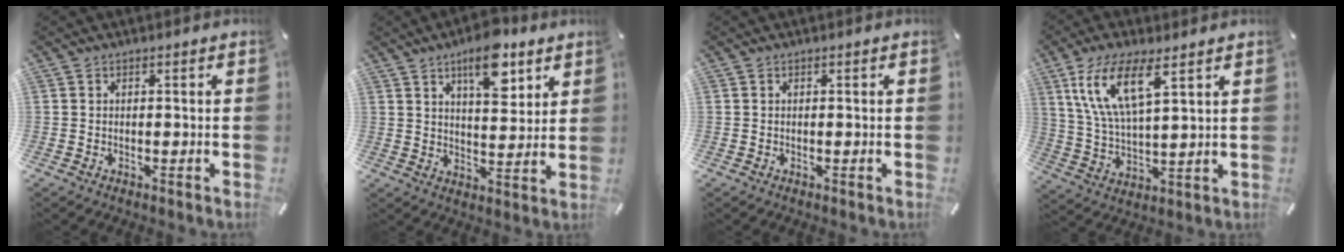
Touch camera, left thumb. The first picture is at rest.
{"total": 11.4, "force": [7.2, 5.0, 7.3], "torque": [-0.103, -0.033, 0.121]}
{"total": 0.0}
{"total": 12.4, "force": [7.0, 4.1, 9.4], "torque": [-0.218, -0.014, 0.124]}